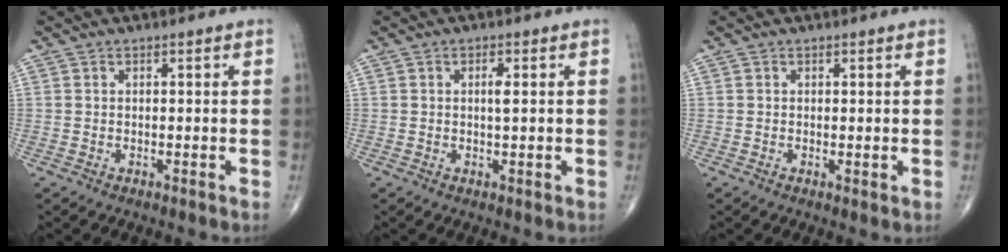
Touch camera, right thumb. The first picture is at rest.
{"total": 2.0, "force": [0.3, 0.4, 2.0], "torque": [-0.034, -0.002, 0.004]}
{"total": 0.6, "force": [0.0, 0.1, 0.6], "torque": [-0.009, -0.004, -0.002]}